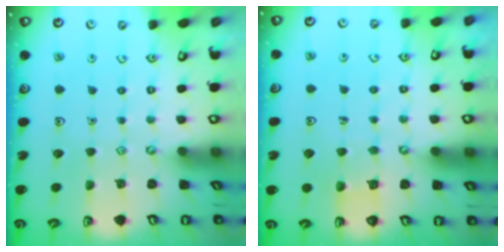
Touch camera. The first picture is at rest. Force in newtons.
{"total": 3.8, "press": 3.8, "slide": 0.4}